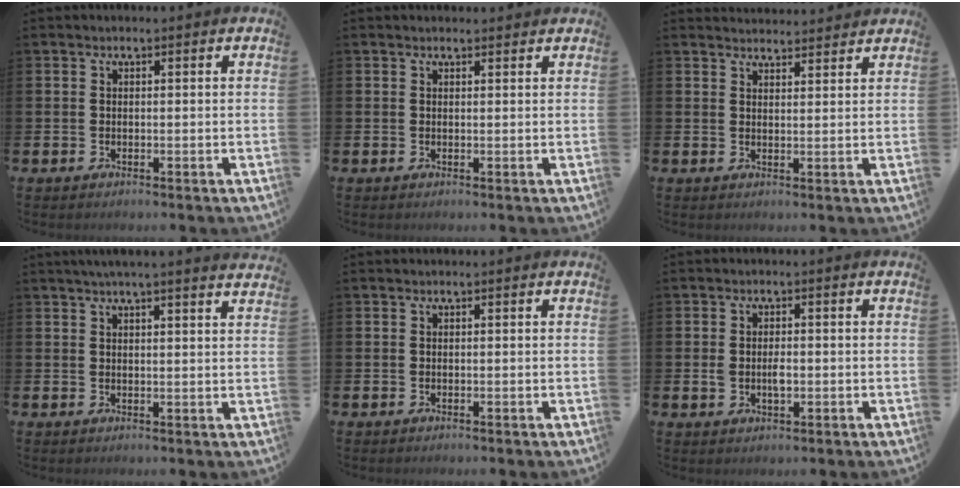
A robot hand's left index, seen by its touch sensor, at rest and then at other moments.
{"total": 0.7, "force": [0.6, 0.2, 0.1], "torque": [0.010, -0.004, 0.009]}
{"total": 2.9, "force": [2.8, 0.4, -0.1], "torque": [0.001, -0.017, 0.051]}
{"total": 3.2, "force": [3.1, -0.6, 0.8], "torque": [-0.019, -0.013, 0.055]}
{"total": 0.0}
{"total": 2.5, "force": [-0.1, 1.5, 2.0], "torque": [-0.025, -0.002, -0.006]}